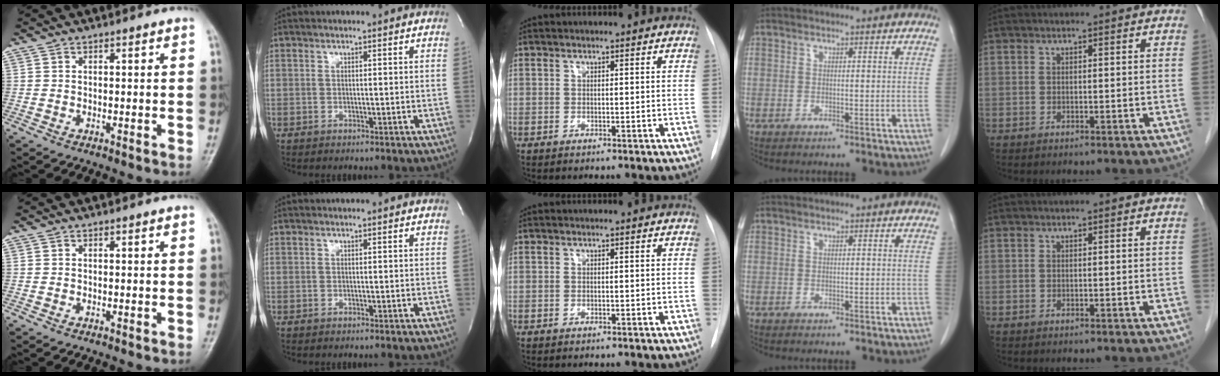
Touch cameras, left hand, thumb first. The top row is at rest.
{}